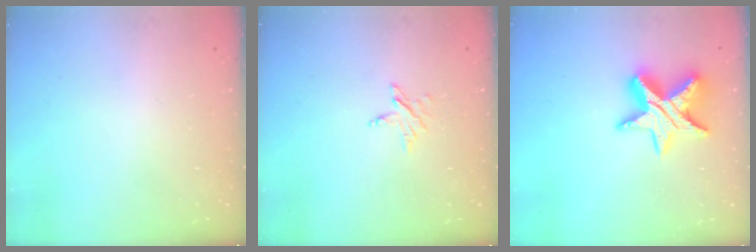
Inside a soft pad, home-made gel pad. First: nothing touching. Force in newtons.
{"total": 3.7, "press": 3.6, "slide": 0.4}
{"total": 12.0, "press": 11.9, "slide": 1.1}